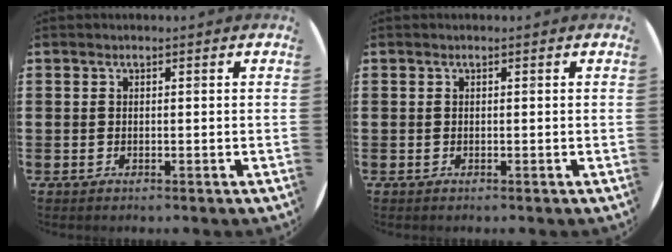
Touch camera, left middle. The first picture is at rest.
{"total": 0.0}